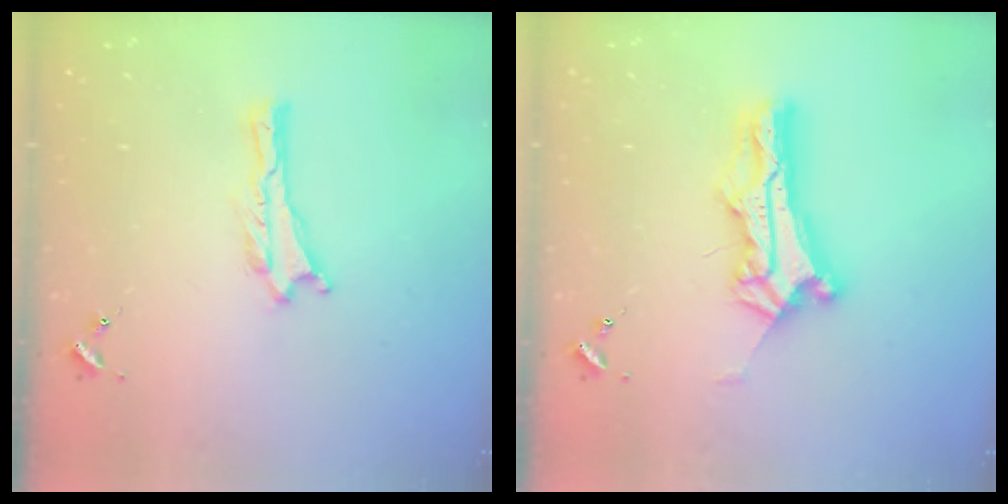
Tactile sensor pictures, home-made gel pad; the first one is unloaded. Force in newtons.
{"total": 10.1, "press": 10.0, "slide": 0.7}